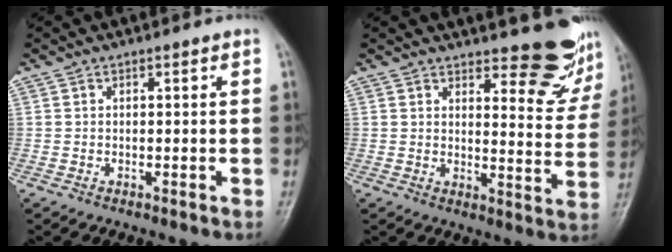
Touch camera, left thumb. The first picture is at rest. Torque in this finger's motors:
{"motor_torque": [0.29, 0.20, 0.10, -0.25, 0.04]}